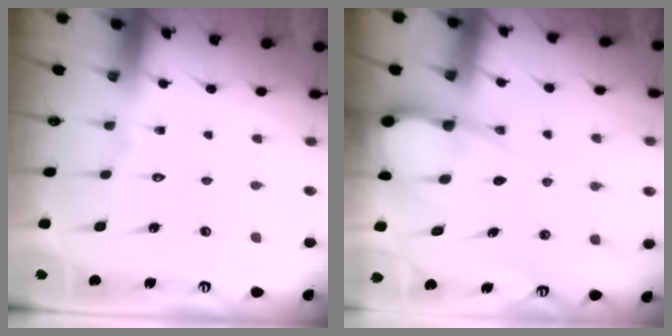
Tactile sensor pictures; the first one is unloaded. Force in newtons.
{"total": 7.4, "press": 7.3, "slide": 1.0}